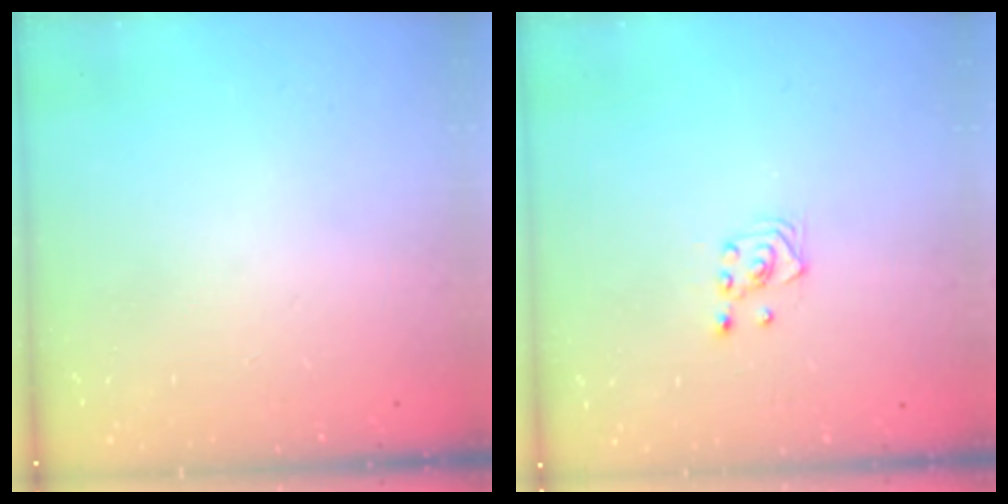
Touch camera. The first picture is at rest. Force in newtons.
{"total": 3.0, "press": 2.6, "slide": 1.5}